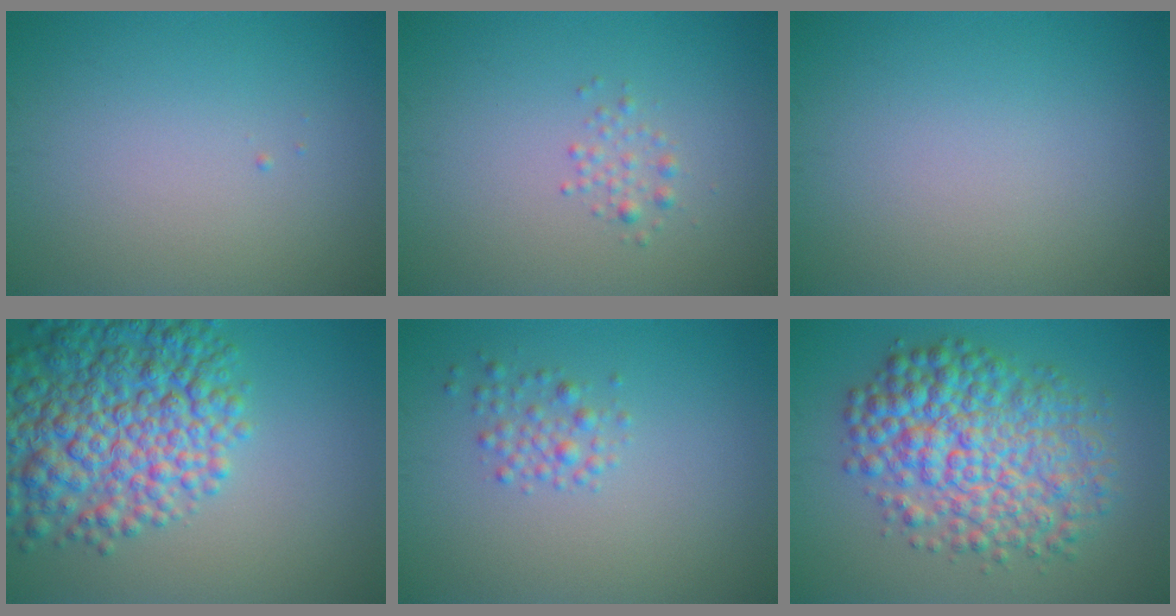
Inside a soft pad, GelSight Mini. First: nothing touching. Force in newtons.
{"total": 1.2, "press": 1.2, "slide": 0.0}
{"total": 0.0}
{"total": 9.9, "press": 9.9, "slide": 0.4}
{"total": 1.7, "press": 1.7, "slide": 0.1}
{"total": 9.0, "press": 9.0, "slide": 0.1}